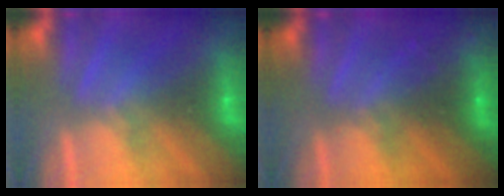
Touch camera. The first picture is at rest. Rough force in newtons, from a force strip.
{"total": 2.9}